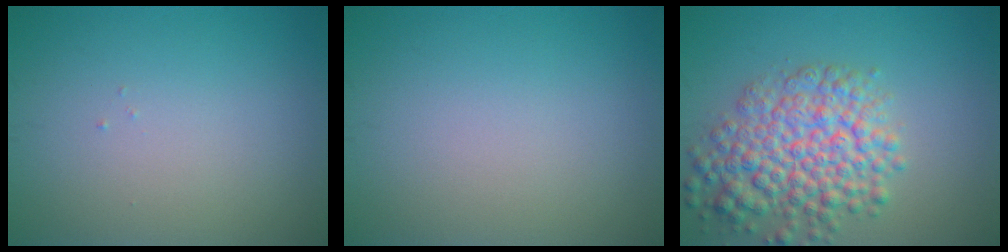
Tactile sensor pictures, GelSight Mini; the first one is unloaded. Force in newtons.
{"total": 0.0}
{"total": 7.0, "press": 7.0, "slide": 0.3}